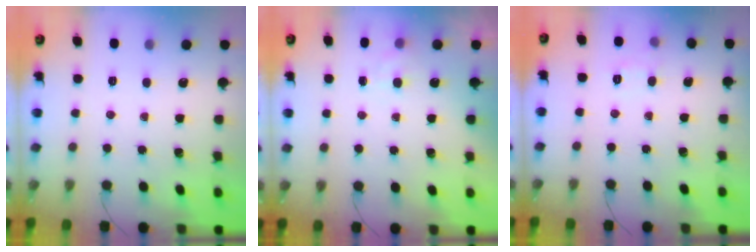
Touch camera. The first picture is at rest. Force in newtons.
{"total": 5.6, "press": 5.4, "slide": 1.4}
{"total": 6.4, "press": 6.2, "slide": 1.4}